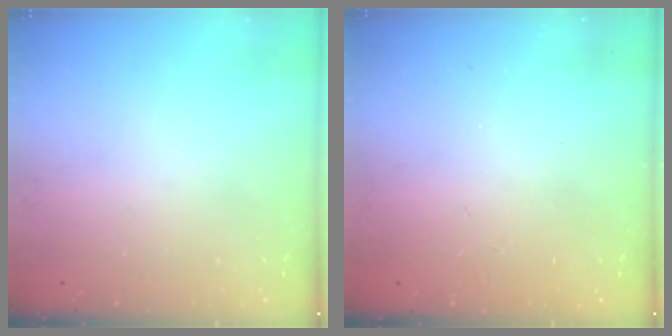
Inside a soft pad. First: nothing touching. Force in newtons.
{"total": 0.0}